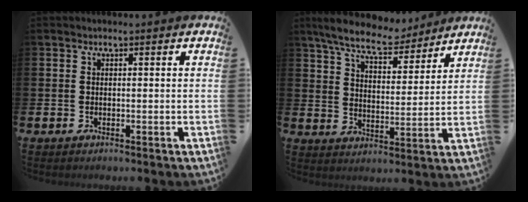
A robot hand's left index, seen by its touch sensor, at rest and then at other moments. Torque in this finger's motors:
{"motor_torque": [1.15, -0.99, 0.57, 0.21]}